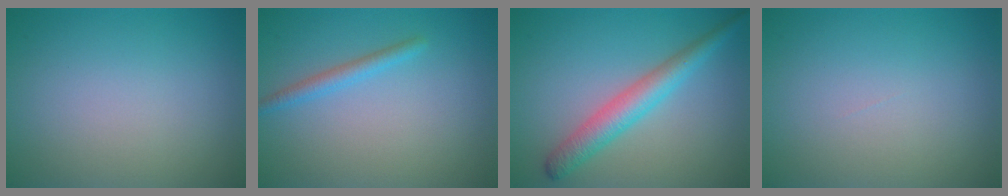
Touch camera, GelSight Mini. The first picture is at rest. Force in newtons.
{"total": 1.6, "press": 1.6, "slide": 0.1}
{"total": 3.9, "press": 3.9, "slide": 0.1}
{"total": 0.0}